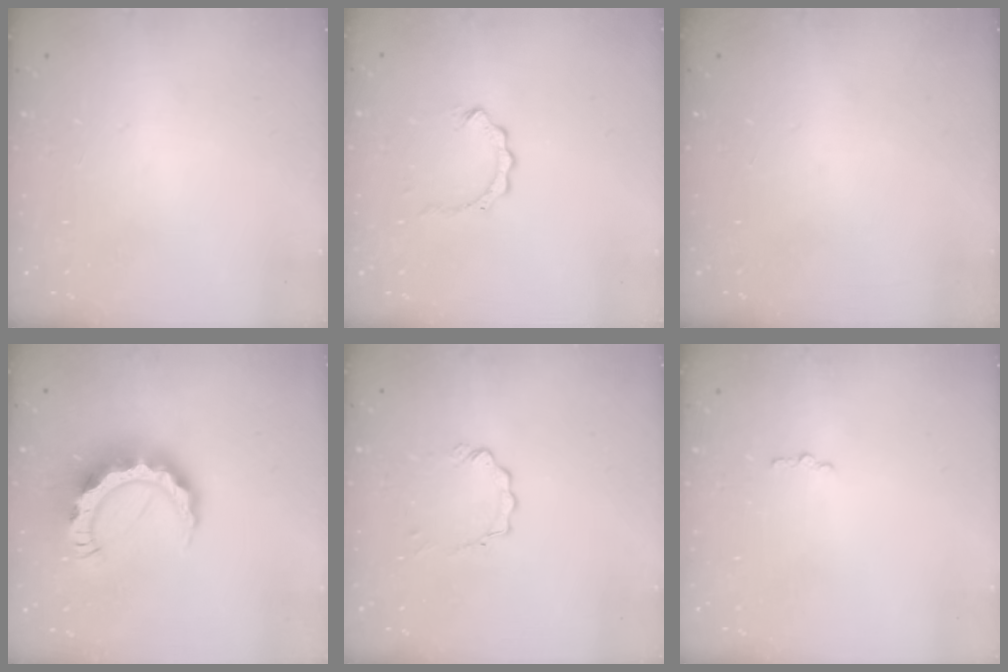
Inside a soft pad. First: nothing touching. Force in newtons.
{"total": 2.7, "press": 2.7, "slide": 0.3}
{"total": 0.0}
{"total": 14.0, "press": 13.9, "slide": 1.3}
{"total": 2.9, "press": 2.9, "slide": 0.2}
{"total": 1.5, "press": 1.4, "slide": 0.3}